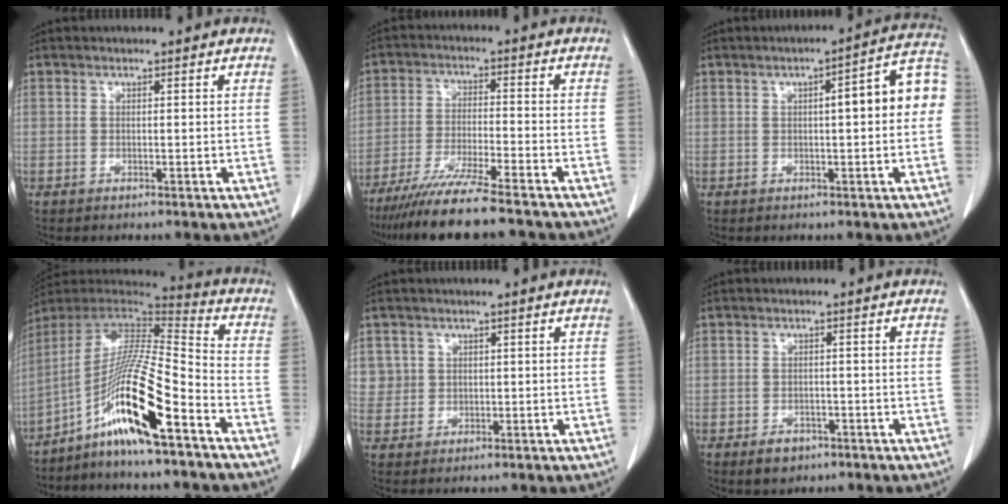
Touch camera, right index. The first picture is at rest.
{"total": 12.6, "force": [-10.5, -0.1, 7.0], "torque": [-0.111, -0.034, -0.172]}
{"total": 8.7, "force": [0.6, 1.3, 8.6], "torque": [-0.111, 0.033, 0.003]}
{"total": 15.9, "force": [-8.7, 0.1, 13.3], "torque": [-0.258, -0.006, -0.161]}
{"total": 3.0, "force": [1.0, 2.8, -0.2], "torque": [0.022, 0.002, 0.016]}
{"total": 2.9, "force": [-1.8, 1.9, 1.1], "torque": [-0.016, 0.003, -0.018]}